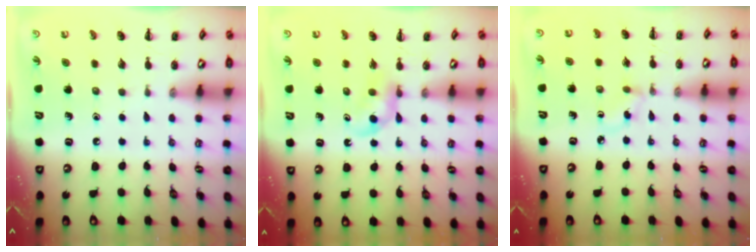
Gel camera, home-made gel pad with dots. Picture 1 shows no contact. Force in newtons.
{"total": 3.5, "press": 3.1, "slide": 1.6}
{"total": 2.6, "press": 2.3, "slide": 1.1}